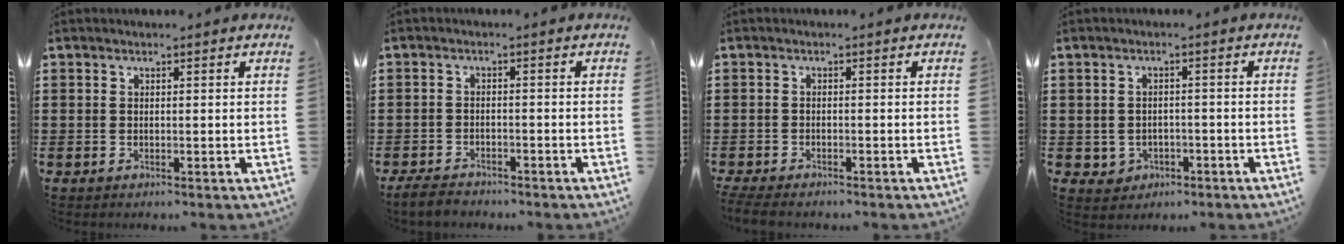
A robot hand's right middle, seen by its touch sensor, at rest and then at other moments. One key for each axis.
{"total": 2.6, "fx": -2.4, "fy": 0.6, "fz": 0.5, "tx": -0.019, "ty": 0.001, "tz": -0.054}
{"total": 1.8, "fx": -1.8, "fy": 0.2, "fz": 0.5, "tx": -0.018, "ty": -0.001, "tz": -0.039}
{"total": 1.8, "fx": -0.8, "fy": 1.6, "fz": 0.3, "tx": -0.014, "ty": 0.001, "tz": -0.021}